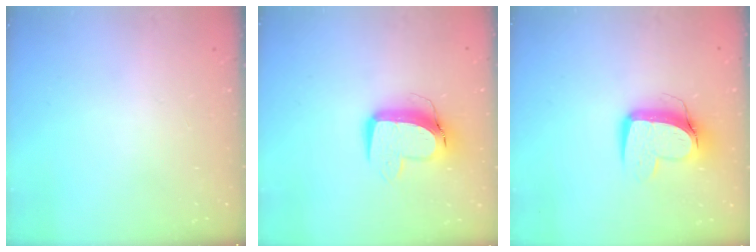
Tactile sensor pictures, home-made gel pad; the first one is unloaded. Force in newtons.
{"total": 11.6, "press": 11.5, "slide": 1.3}
{"total": 10.8, "press": 10.7, "slide": 1.1}